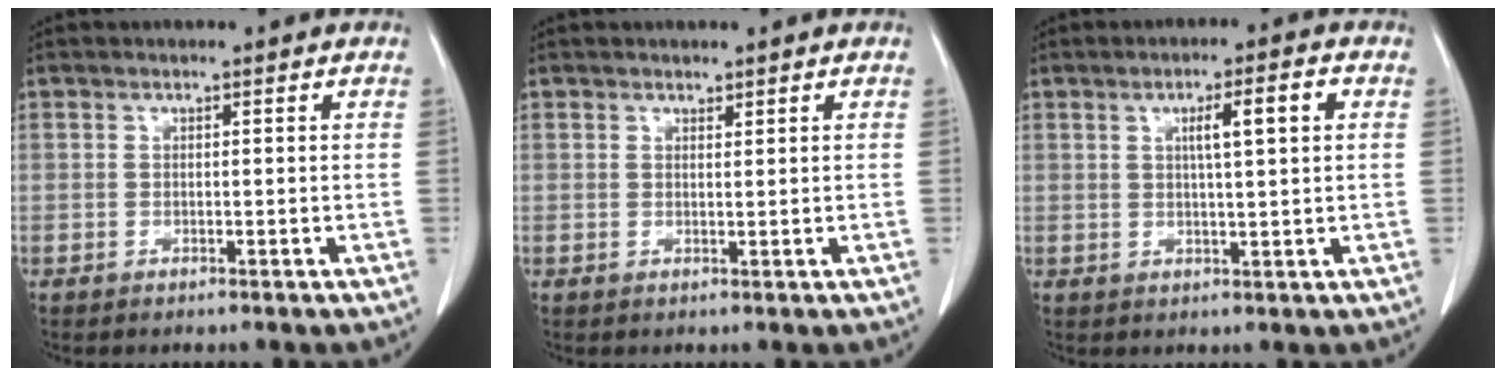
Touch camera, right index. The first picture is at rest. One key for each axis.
{"total": 0.8, "fx": 0.8, "fy": 0.3, "fz": 0.1, "tx": 0.001, "ty": -0.005, "tz": 0.012}
{"total": 5.3, "fx": 1.5, "fy": 0.4, "fz": 5.1, "tx": -0.082, "ty": 0.007, "tz": 0.025}